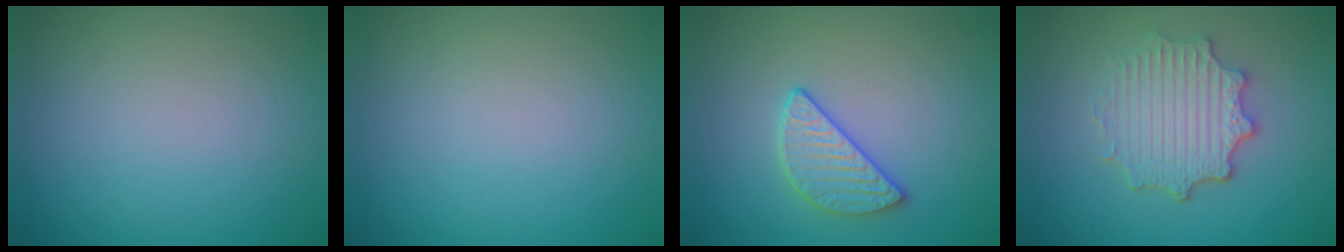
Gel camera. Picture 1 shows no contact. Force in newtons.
{"total": 0.0}
{"total": 2.8, "press": 2.7, "slide": 0.7}
{"total": 4.5, "press": 3.6, "slide": 2.6}